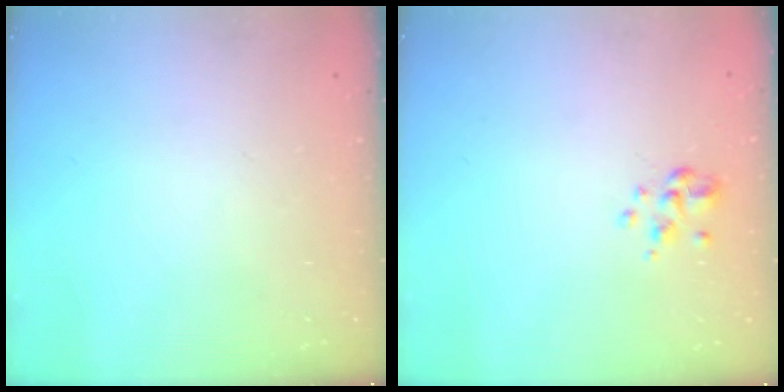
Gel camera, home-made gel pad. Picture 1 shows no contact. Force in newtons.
{"total": 2.2, "press": 2.1, "slide": 0.7}